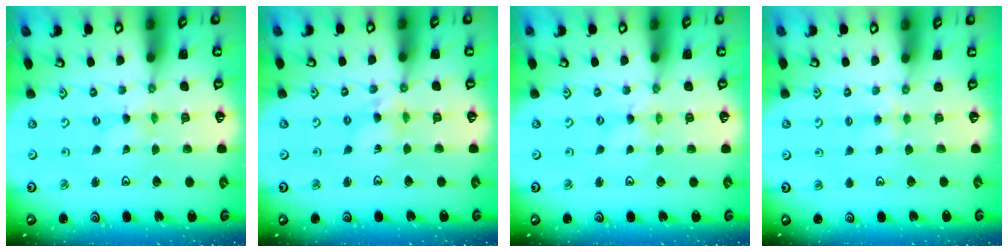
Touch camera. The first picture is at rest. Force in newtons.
{"total": 4.8, "press": 4.8, "slide": 0.4}
{"total": 0.7, "press": 0.7, "slide": 0.1}
{"total": 3.0, "press": 3.0, "slide": 0.5}